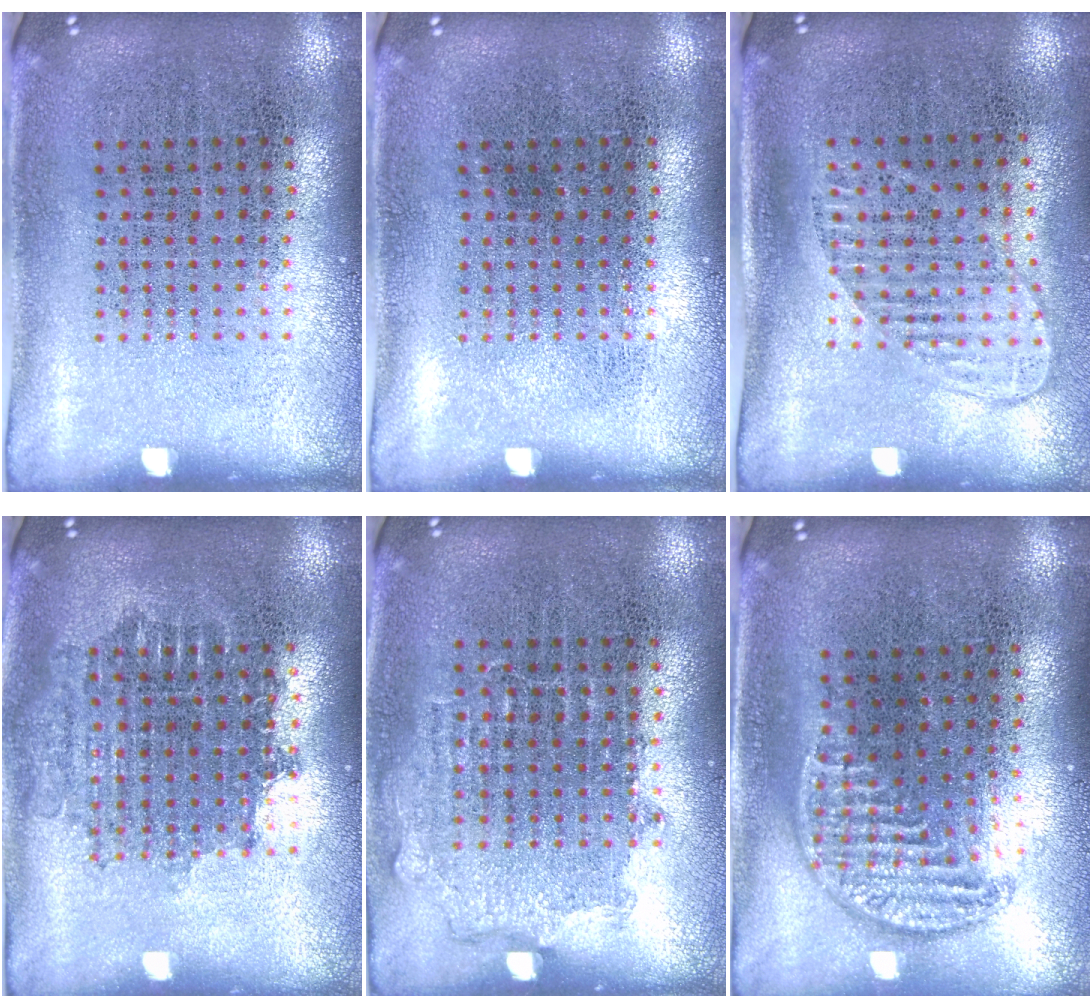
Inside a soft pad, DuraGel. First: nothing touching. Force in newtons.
{"total": 0.0}
{"total": 1.4, "press": 1.2, "slide": 0.7}
{"total": 1.7, "press": 1.4, "slide": 1.0}
{"total": 0.9, "press": 0.8, "slide": 0.4}
{"total": 1.2, "press": 1.1, "slide": 0.5}